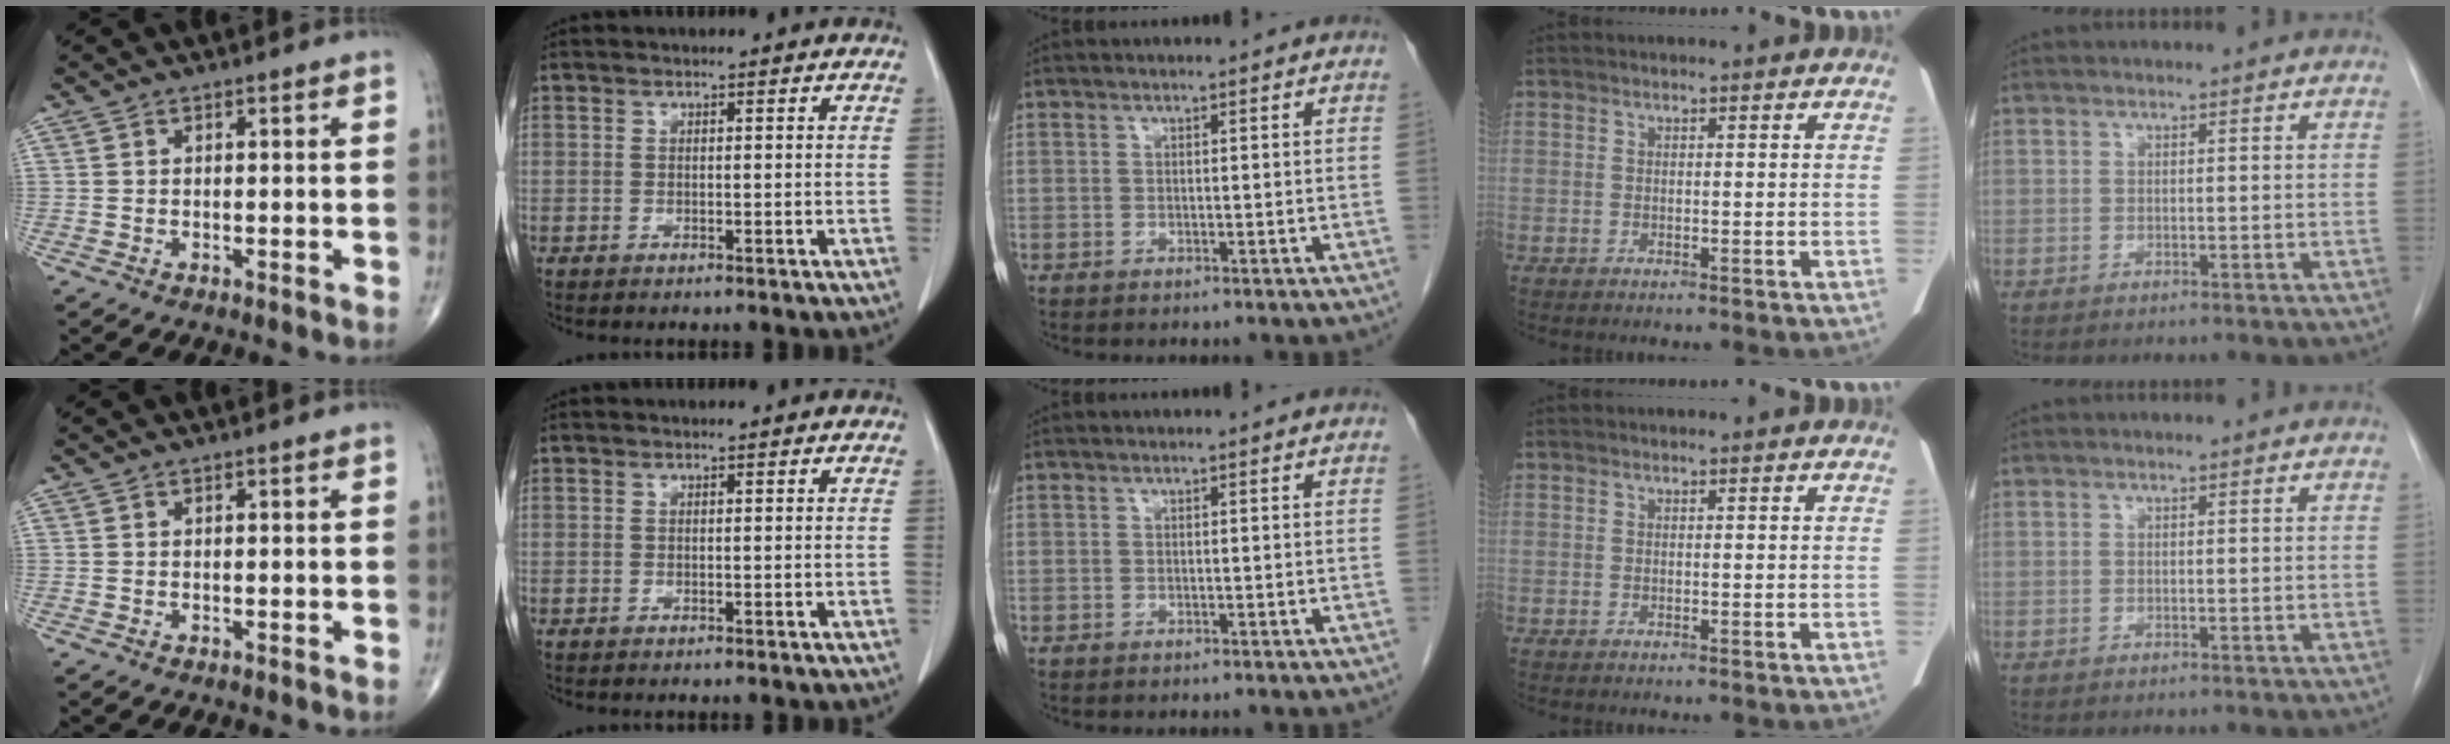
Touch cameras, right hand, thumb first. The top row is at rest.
{}